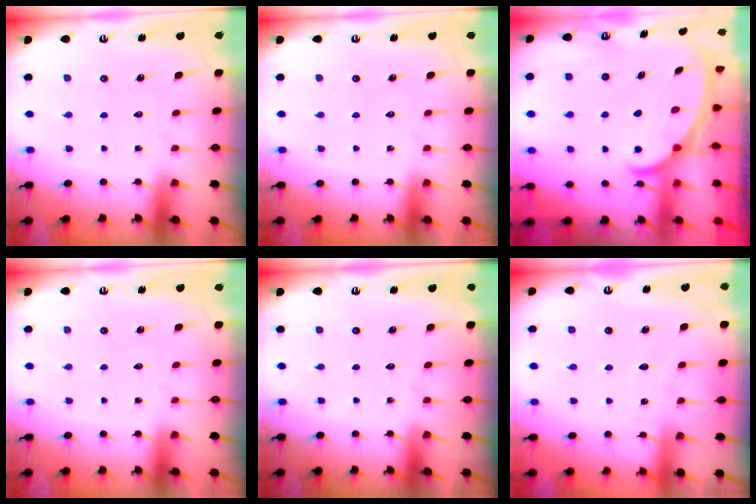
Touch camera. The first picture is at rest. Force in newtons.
{"total": 0.0}
{"total": 2.3, "press": 2.3, "slide": 0.3}
{"total": 0.0}
{"total": 0.0}
{"total": 3.0, "press": 2.9, "slide": 0.3}